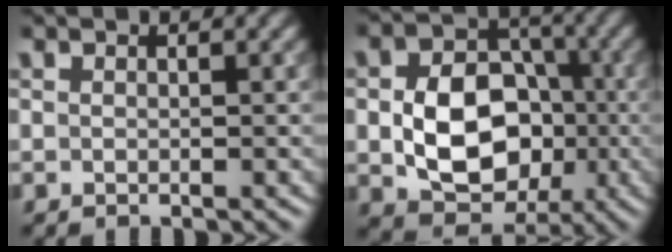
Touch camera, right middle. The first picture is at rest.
{"total": 8.7, "force": [-1.3, 6.4, 5.7], "torque": [-0.092, 0.000, -0.022]}